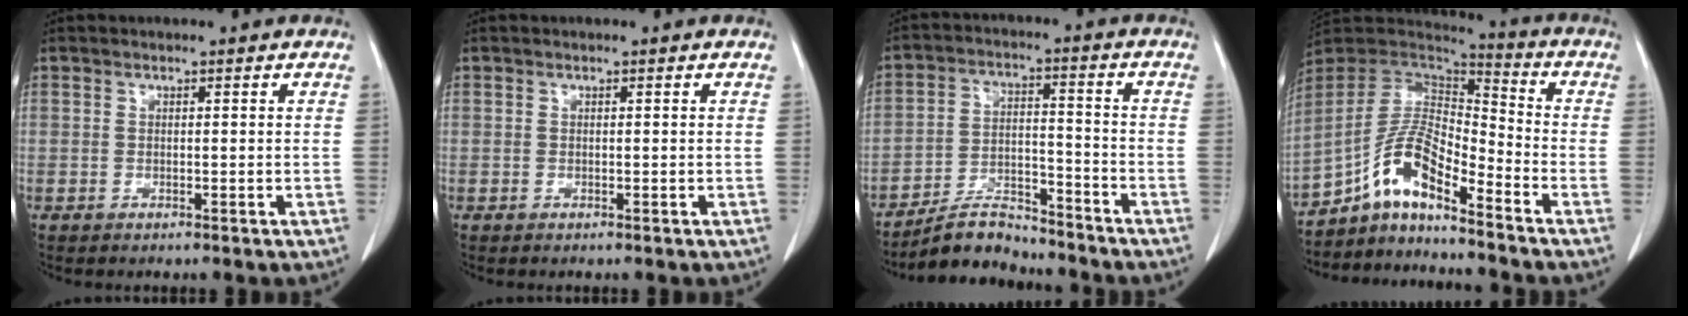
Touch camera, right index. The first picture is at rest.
{"total": 0.0}
{"total": 7.8, "force": [-7.4, 1.9, 1.6], "torque": [-0.029, 0.011, -0.130]}
{"total": 11.4, "force": [-7.6, 2.4, 8.1], "torque": [-0.166, 0.023, -0.142]}